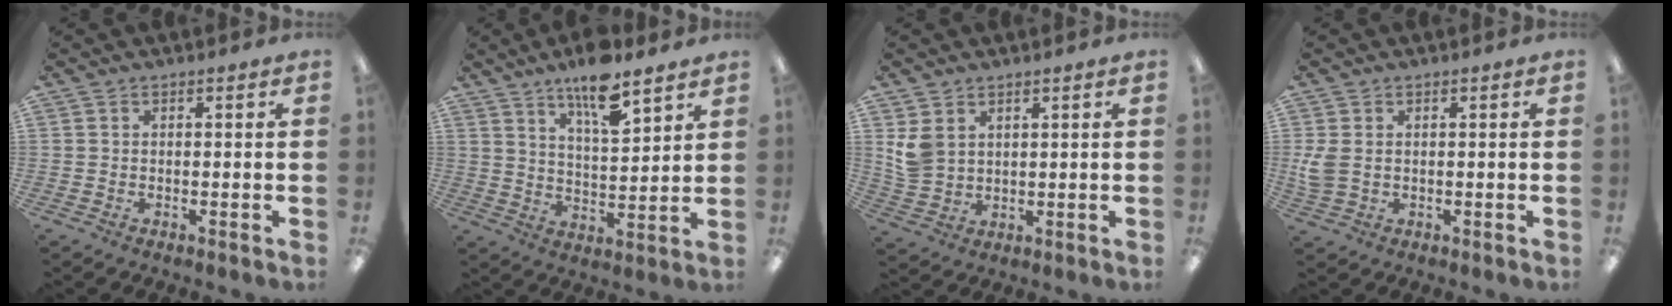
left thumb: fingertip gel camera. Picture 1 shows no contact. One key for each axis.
{"total": 11.7, "fx": 8.9, "fy": 3.5, "fz": 6.9, "tx": -0.107, "ty": -0.053, "tz": 0.152}
{"total": 6.0, "fx": 3.0, "fy": 4.4, "fz": 2.7, "tx": -0.053, "ty": -0.002, "tz": 0.061}
{"total": 4.1, "fx": 0.6, "fy": 2.9, "fz": 2.8, "tx": -0.060, "ty": -0.003, "tz": 0.007}